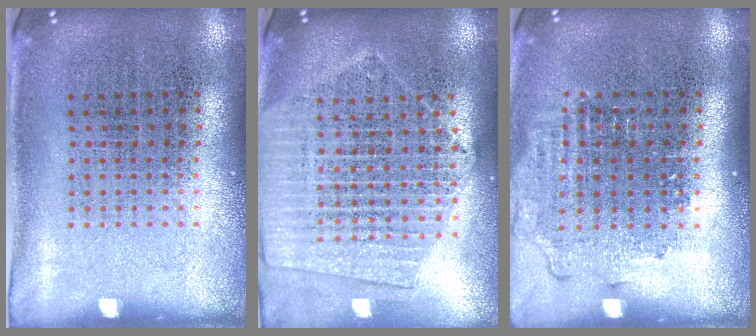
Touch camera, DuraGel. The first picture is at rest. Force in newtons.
{"total": 1.9, "press": 1.8, "slide": 0.7}
{"total": 1.3, "press": 1.1, "slide": 0.6}